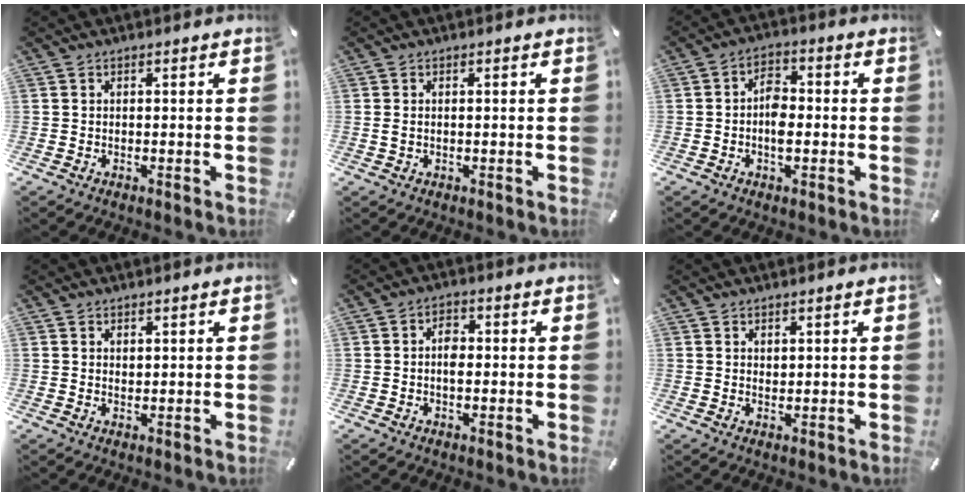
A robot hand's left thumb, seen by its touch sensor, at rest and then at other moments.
{"total": 1.2, "force": [0.0, 0.6, 1.1], "torque": [-0.020, 0.003, -0.002]}
{"total": 5.3, "force": [-1.2, 3.2, 4.0], "torque": [-0.069, 0.007, -0.022]}
{"total": 1.1, "force": [1.0, 0.4, -0.1], "torque": [0.000, -0.002, 0.020]}
{"total": 3.2, "force": [-0.2, 2.1, 2.5], "torque": [-0.040, 0.004, -0.007]}
{"total": 1.3, "force": [1.1, 0.6, -0.1], "torque": [0.010, -0.005, 0.021]}